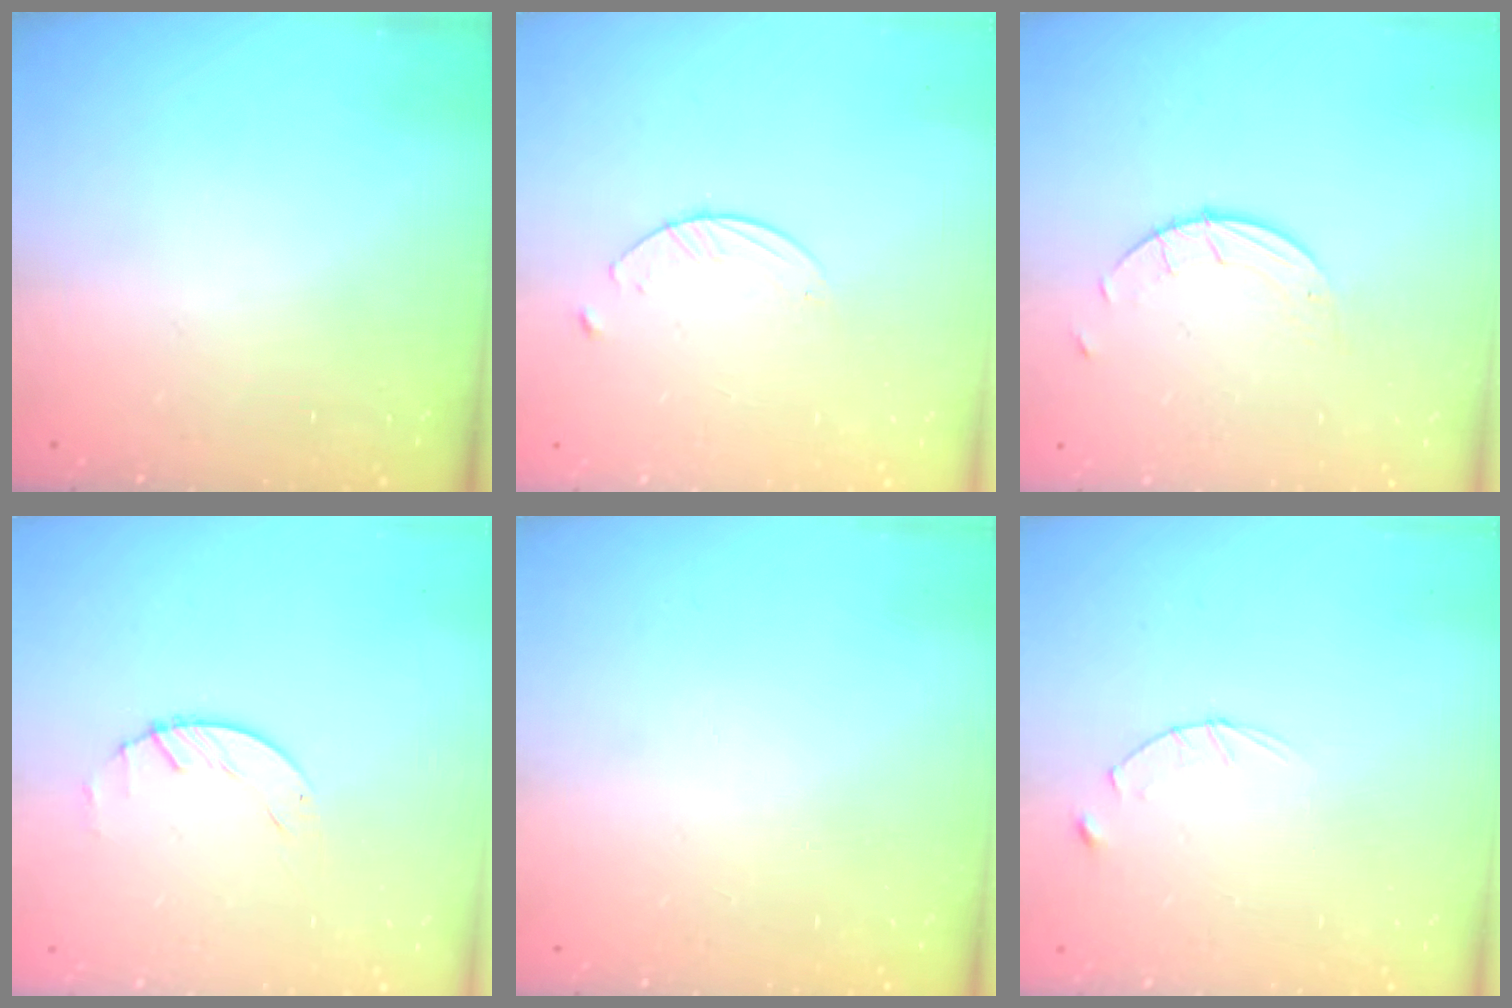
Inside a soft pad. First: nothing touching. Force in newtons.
{"total": 3.6, "press": 3.6, "slide": 0.4}
{"total": 2.7, "press": 2.7, "slide": 0.3}
{"total": 0.8, "press": 0.8, "slide": 0.2}
{"total": 0.0}
{"total": 2.8, "press": 2.8, "slide": 0.4}